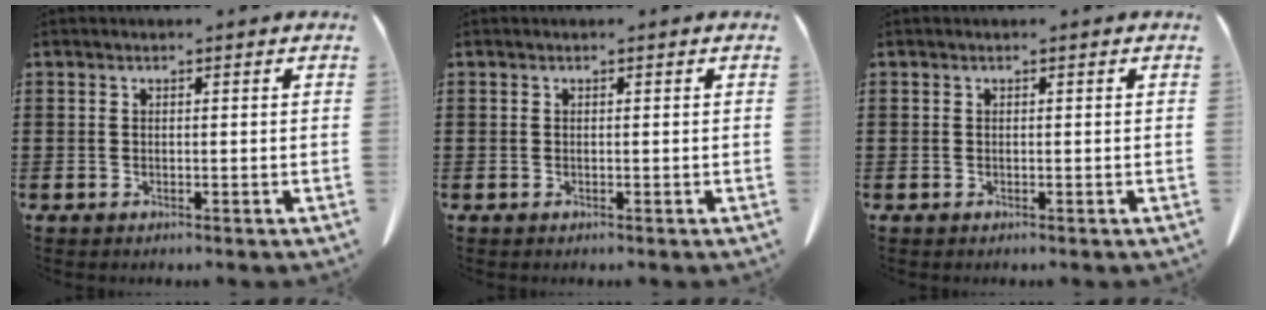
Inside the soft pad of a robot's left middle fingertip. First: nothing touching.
{"total": 0.0}
{"total": 0.0}